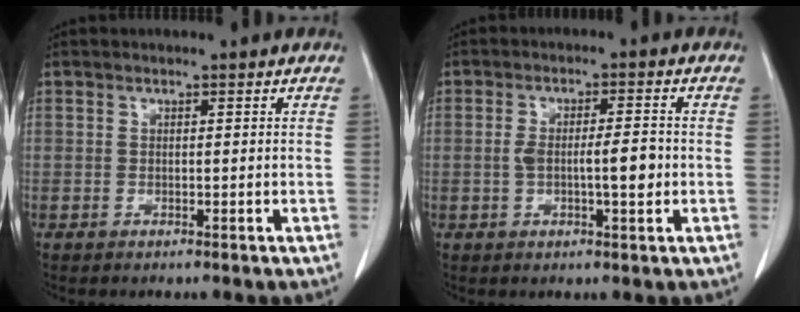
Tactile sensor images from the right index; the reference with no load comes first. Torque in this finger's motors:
{"motor_torque": [0.66, -0.11, 0.33, 0.09]}